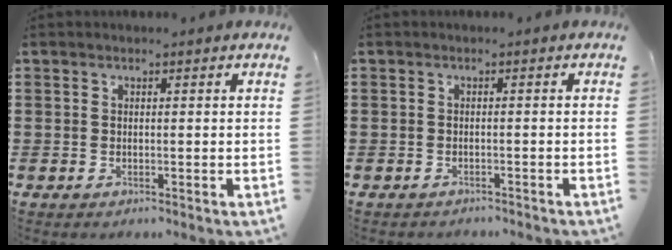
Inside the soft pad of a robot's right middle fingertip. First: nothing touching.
{"total": 1.0, "force": [-1.0, 0.3, -0.2], "torque": [0.002, 0.003, -0.023]}